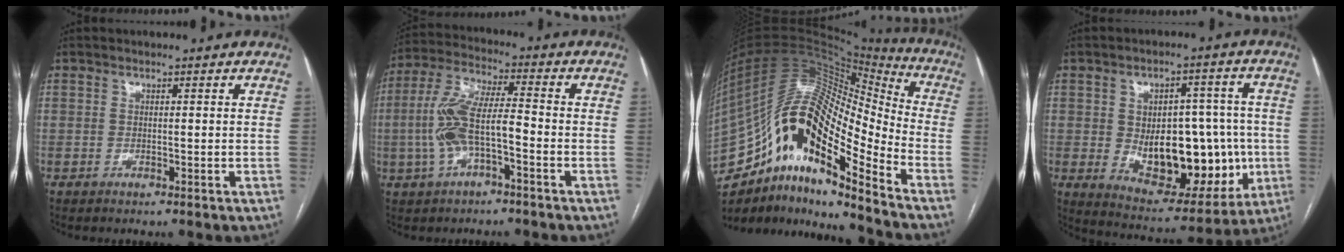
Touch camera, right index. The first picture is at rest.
{"total": 10.2, "force": [-2.4, 3.0, 9.5], "torque": [-0.208, 0.019, -0.043]}
{"total": 23.7, "force": [-13.1, 6.2, 18.8], "torque": [-0.347, 0.031, -0.226]}
{"total": 18.4, "force": [-1.9, 9.7, 15.5], "torque": [-0.220, 0.016, 0.001]}